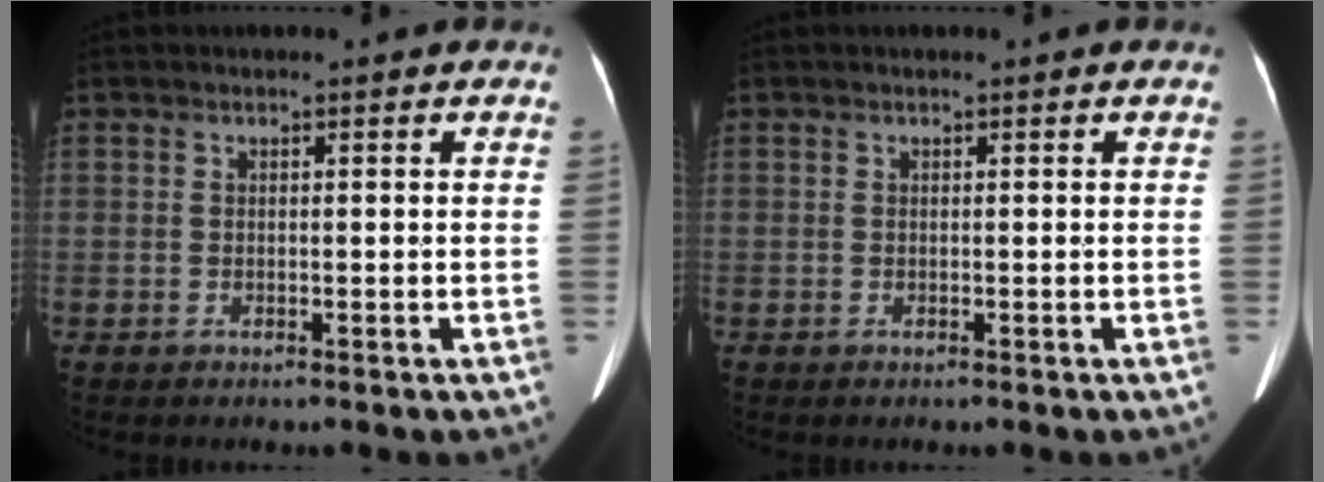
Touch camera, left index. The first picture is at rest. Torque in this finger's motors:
{"motor_torque": [0.00, 0.00, 0.00, 0.00]}